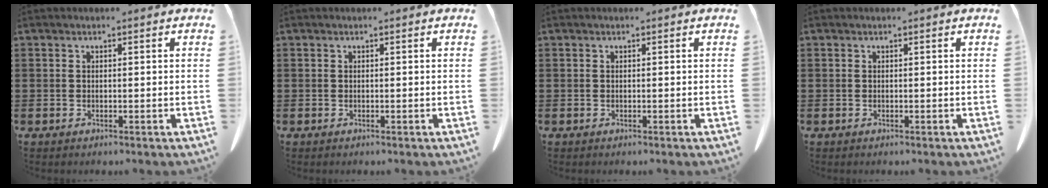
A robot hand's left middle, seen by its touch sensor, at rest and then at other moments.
{"total": 0.0}
{"total": 0.0}
{"total": 0.0}